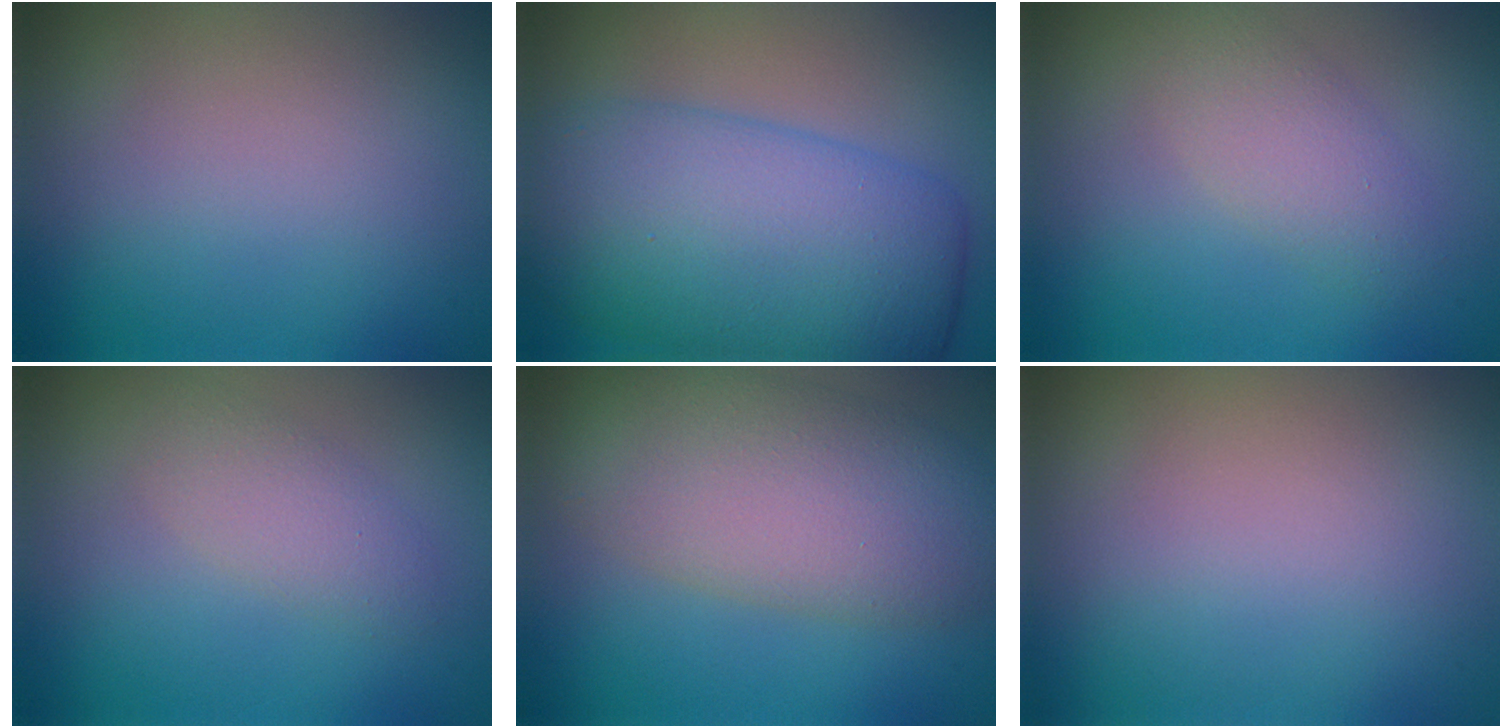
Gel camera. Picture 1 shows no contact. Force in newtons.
{"total": 11.2, "press": 11.2, "slide": 0.3}
{"total": 2.8, "press": 2.8, "slide": 0.2}
{"total": 2.3, "press": 2.3, "slide": 0.1}
{"total": 7.8, "press": 7.8, "slide": 0.4}
{"total": 0.0}